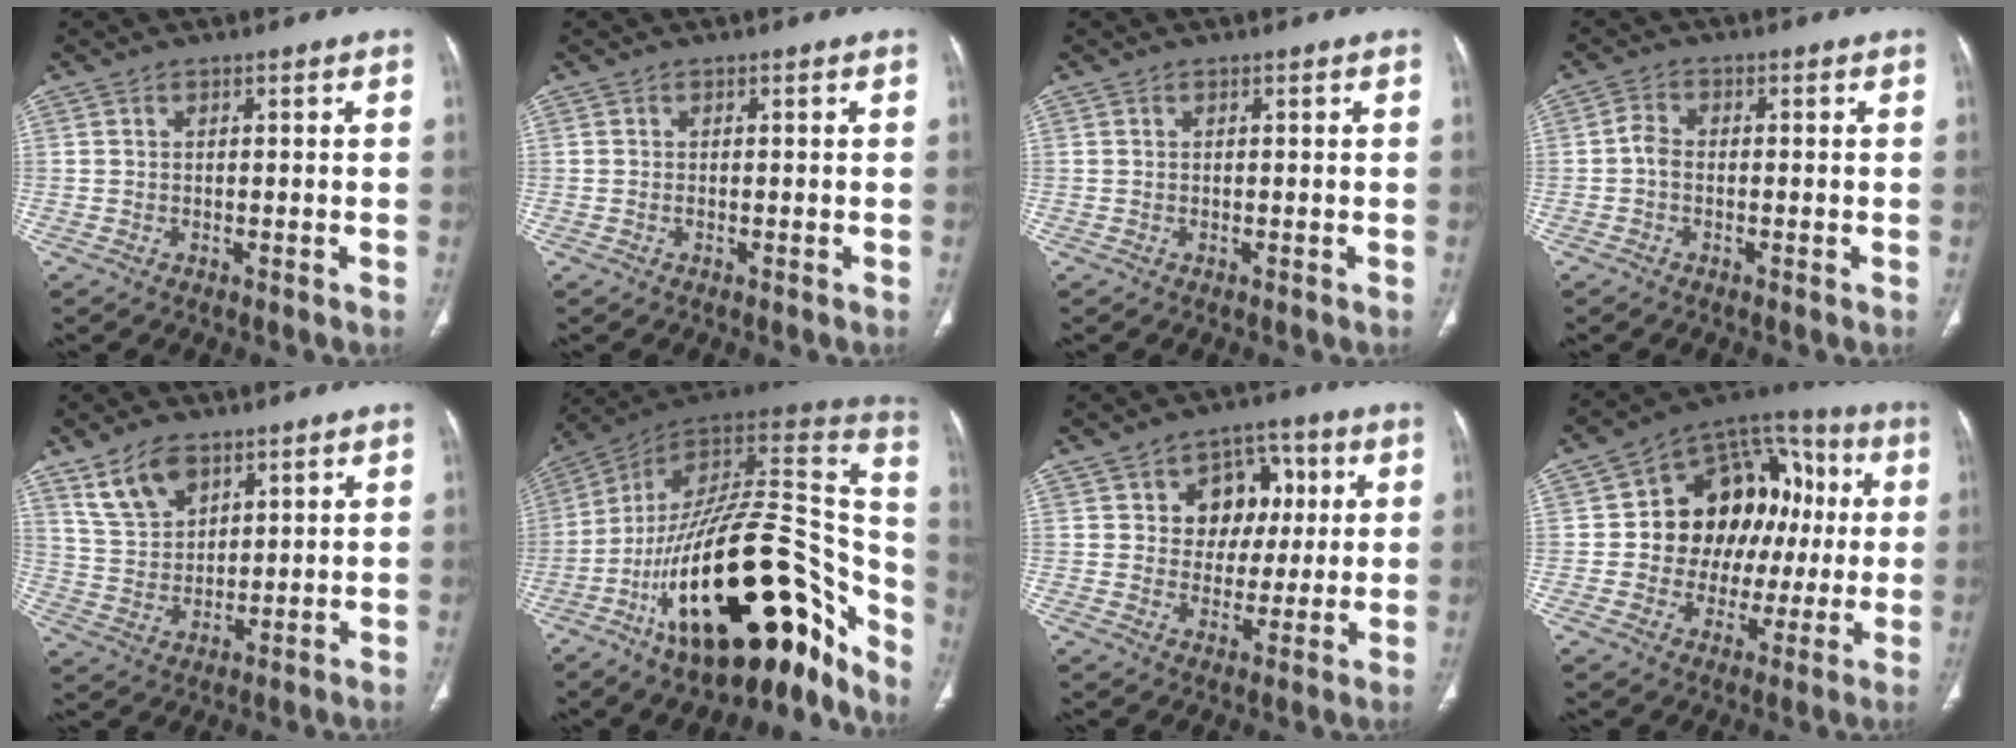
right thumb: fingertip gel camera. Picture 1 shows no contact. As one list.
[{"total": 0.0}, {"total": 0.0}, {"total": 2.4, "force": [-0.6, 1.6, 1.6], "torque": [-0.031, 0.007, -0.020]}, {"total": 8.9, "force": [5.6, 5.1, 4.7], "torque": [-0.074, -0.024, 0.118]}, {"total": 33.8, "force": [-17.1, 14.2, 25.4], "torque": [-0.282, 0.099, -0.266]}, {"total": 10.7, "force": [2.7, 8.8, 5.5], "torque": [-0.021, 0.002, 0.039]}, {"total": 19.5, "force": [1.7, 14.8, 12.6], "torque": [-0.108, 0.043, 0.028]}]